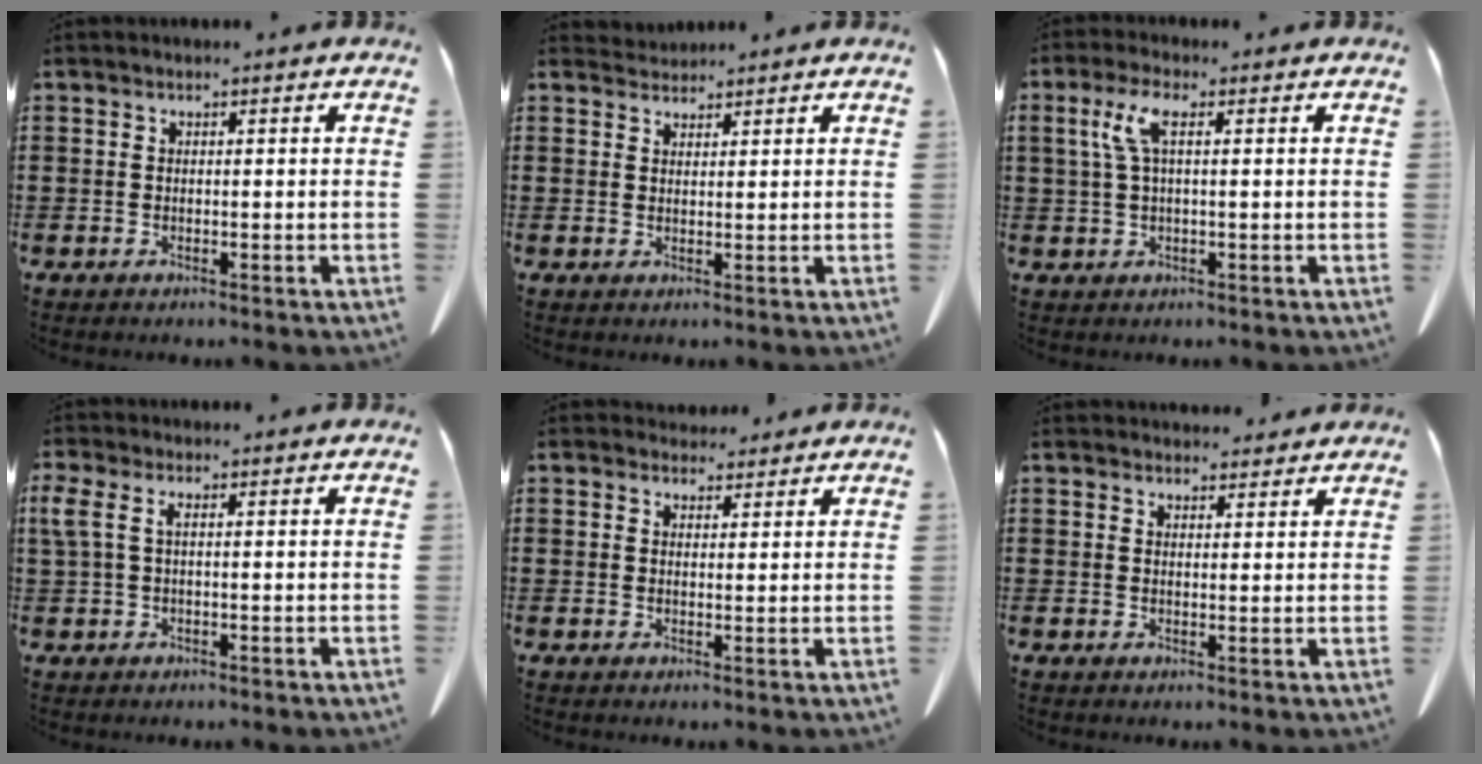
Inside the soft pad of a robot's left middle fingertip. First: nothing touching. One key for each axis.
{"total": 1.9, "fx": 1.8, "fy": 0.4, "fz": -0.2, "tx": -0.002, "ty": 0.001, "tz": 0.036}
{"total": 4.8, "fx": 1.3, "fy": 1.4, "fz": 4.4, "tx": -0.105, "ty": 0.003, "tz": 0.015}
{"total": 2.2, "fx": 0.1, "fy": 0.8, "fz": 2.1, "tx": -0.049, "ty": 0.001, "tz": -0.002}
{"total": 2.6, "fx": 2.3, "fy": 1.1, "fz": 0.3, "tx": -0.003, "ty": -0.004, "tz": 0.042}
{"total": 2.5, "fx": 2.4, "fy": 0.6, "fz": 0.1, "tx": 0.001, "ty": -0.008, "tz": 0.044}